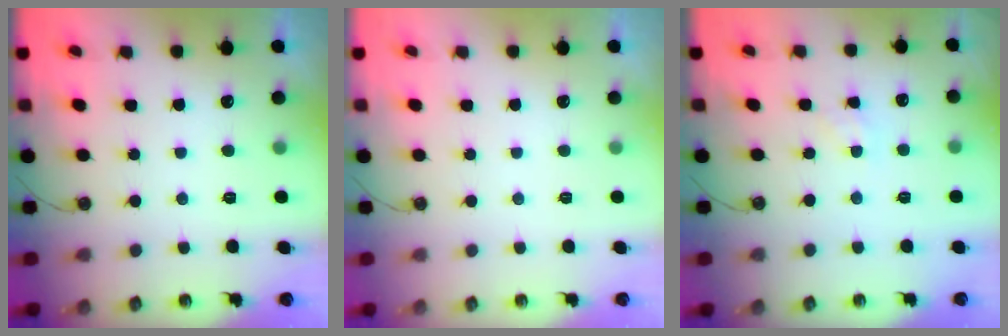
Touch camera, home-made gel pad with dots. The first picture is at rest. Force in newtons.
{"total": 0.0}
{"total": 1.6, "press": 1.6, "slide": 0.2}